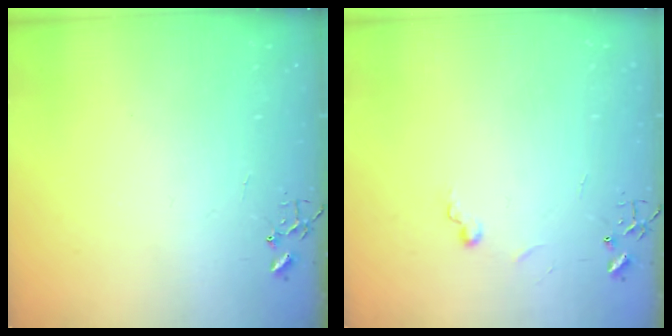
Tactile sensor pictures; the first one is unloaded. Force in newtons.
{"total": 5.6, "press": 5.6, "slide": 0.5}